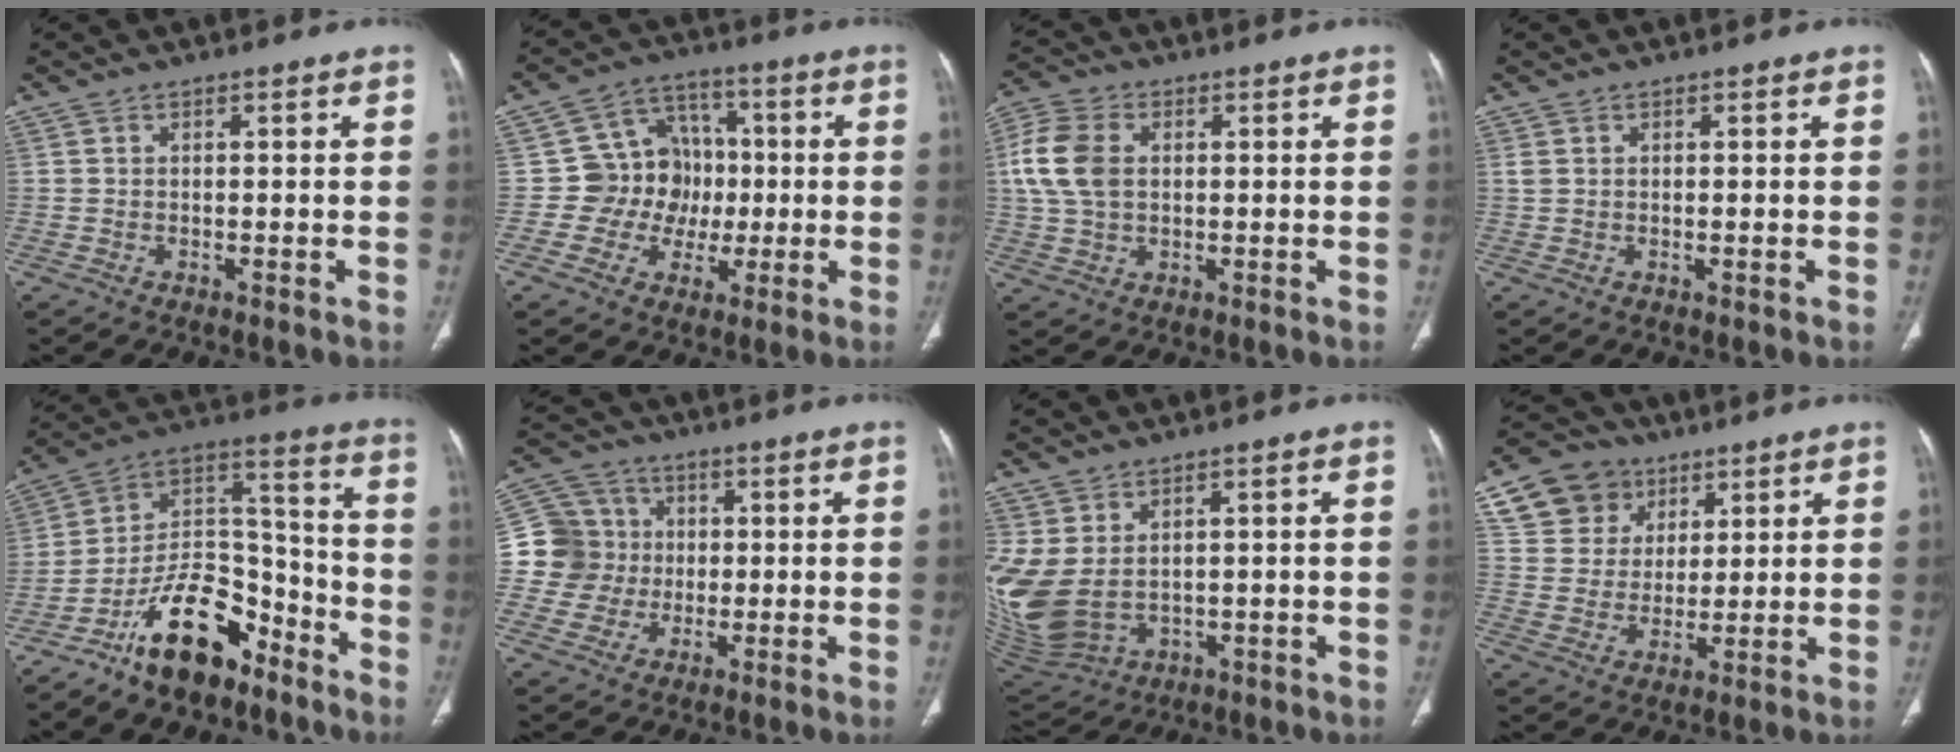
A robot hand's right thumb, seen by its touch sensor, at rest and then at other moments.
{"total": 11.1, "force": [-0.6, 10.2, 4.3], "torque": [-0.003, 0.028, -0.014]}
{"total": 9.6, "force": [1.4, 6.7, 6.8], "torque": [-0.148, 0.014, 0.027]}
{"total": 0.9, "force": [0.2, 0.4, 0.8], "torque": [-0.021, -0.002, 0.008]}
{"total": 16.8, "force": [-11.0, 8.4, 9.6], "torque": [-0.124, 0.099, -0.196]}
{"total": 10.0, "force": [-0.1, 9.8, 1.8], "torque": [0.002, 0.022, -0.005]}
{"total": 12.8, "force": [2.0, 8.8, 9.1], "torque": [-0.218, -0.015, 0.070]}
{"total": 12.1, "force": [6.2, 9.8, 3.5], "torque": [-0.037, -0.012, 0.119]}